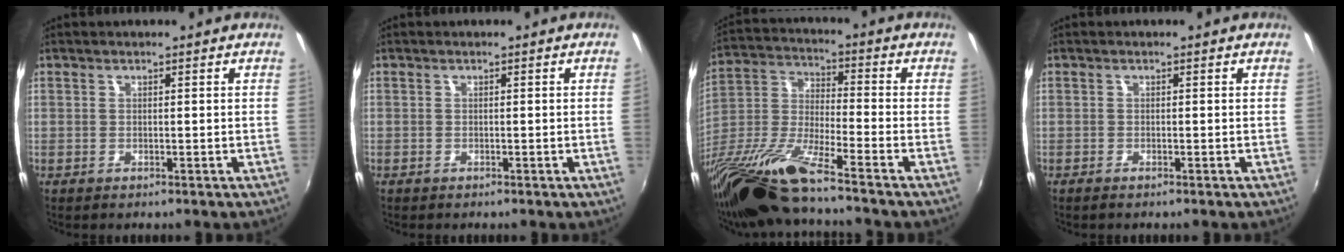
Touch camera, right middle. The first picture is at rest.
{"total": 0.8, "force": [0.2, -0.6, 0.5], "torque": [-0.001, -0.003, 0.004]}
{"total": 16.4, "force": [-13.0, 0.0, 9.9], "torque": [-0.194, -0.040, -0.258]}
{"total": 0.8, "force": [-0.7, 0.1, 0.4], "torque": [-0.009, -0.003, -0.015]}